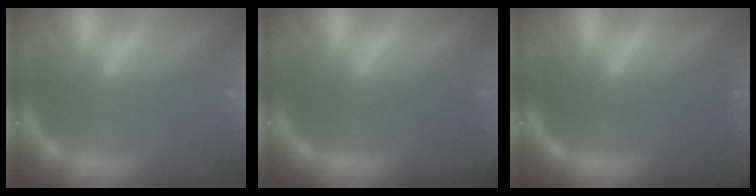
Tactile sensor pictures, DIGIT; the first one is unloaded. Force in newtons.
{"total": 1.9}
{"total": 9.0}